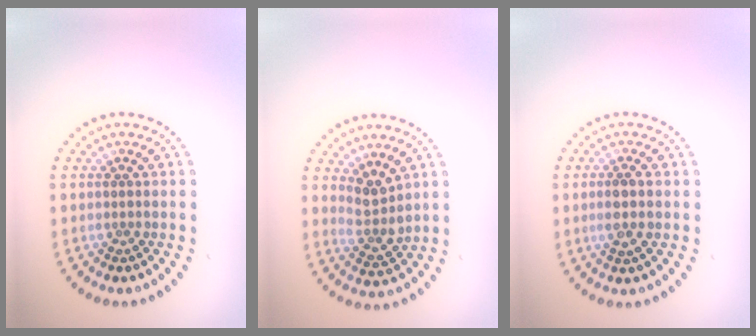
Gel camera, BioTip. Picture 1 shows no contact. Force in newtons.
{"total": 2.7, "press": 2.2, "slide": 1.6}
{"total": 1.9, "press": 1.8, "slide": 0.7}